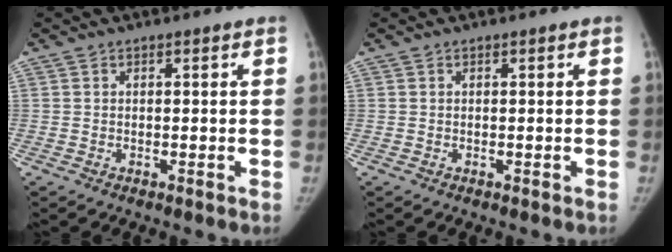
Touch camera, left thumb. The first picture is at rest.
{"total": 0.0}